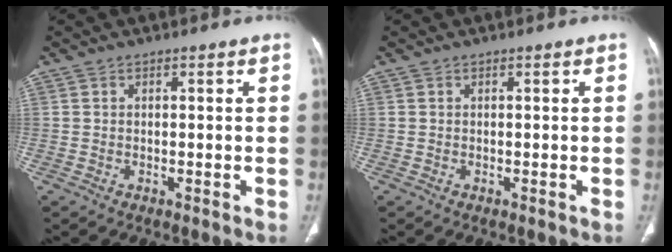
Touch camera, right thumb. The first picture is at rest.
{"total": 0.0}